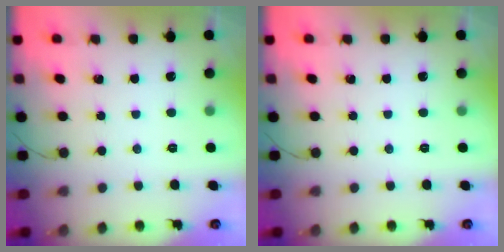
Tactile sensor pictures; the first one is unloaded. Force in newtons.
{"total": 0.0}